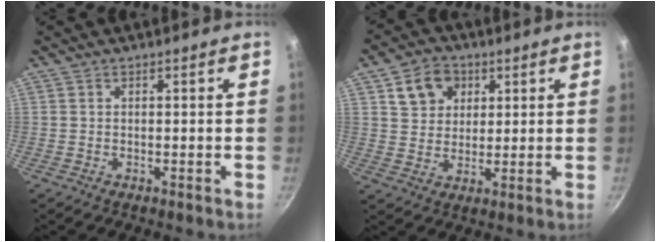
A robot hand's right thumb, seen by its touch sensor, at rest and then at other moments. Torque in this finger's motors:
{"motor_torque": [-0.12, 0.17, 0.25, 0.66, 0.02]}